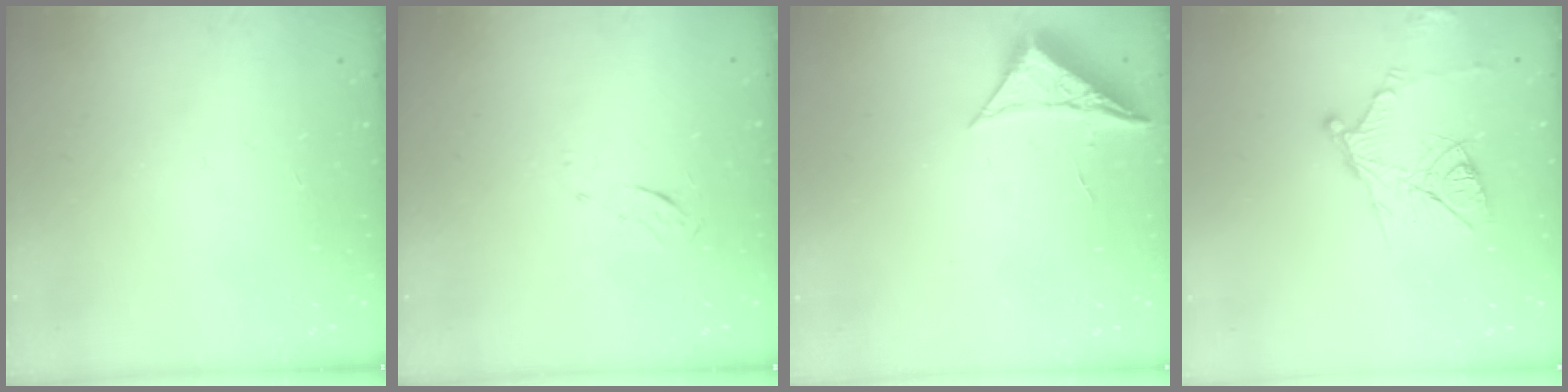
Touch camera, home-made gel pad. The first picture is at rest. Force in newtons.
{"total": 4.0, "press": 3.7, "slide": 1.3}
{"total": 6.6, "press": 6.6, "slide": 0.2}
{"total": 12.8, "press": 12.8, "slide": 0.8}